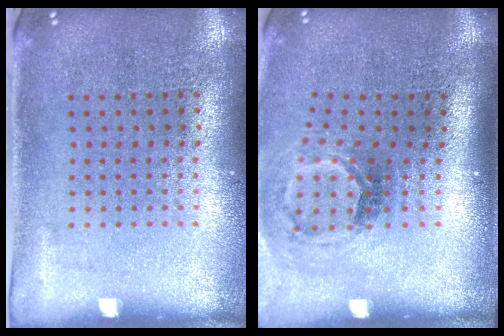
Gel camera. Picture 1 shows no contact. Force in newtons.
{"total": 1.9, "press": 1.2, "slide": 1.5}